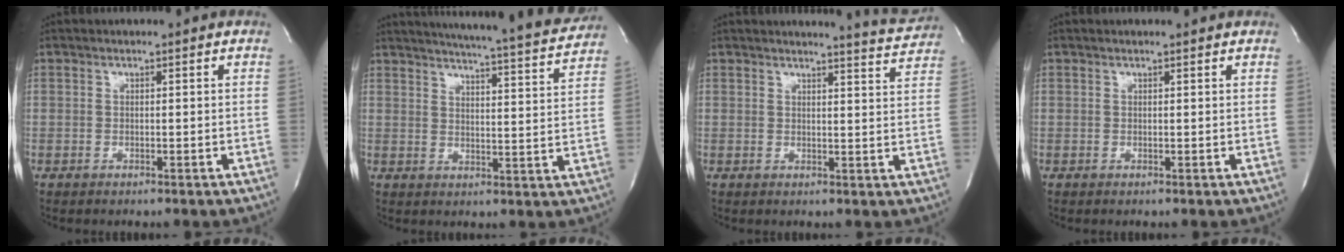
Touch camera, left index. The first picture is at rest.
{"total": 20.3, "force": [18.8, 0.6, 7.5], "torque": [-0.115, -0.047, 0.229]}
{"total": 6.1, "force": [6.0, -0.6, 0.2], "torque": [-0.015, -0.035, 0.061]}
{"total": 1.6, "force": [1.5, 0.1, 0.4], "torque": [-0.013, 0.006, 0.017]}